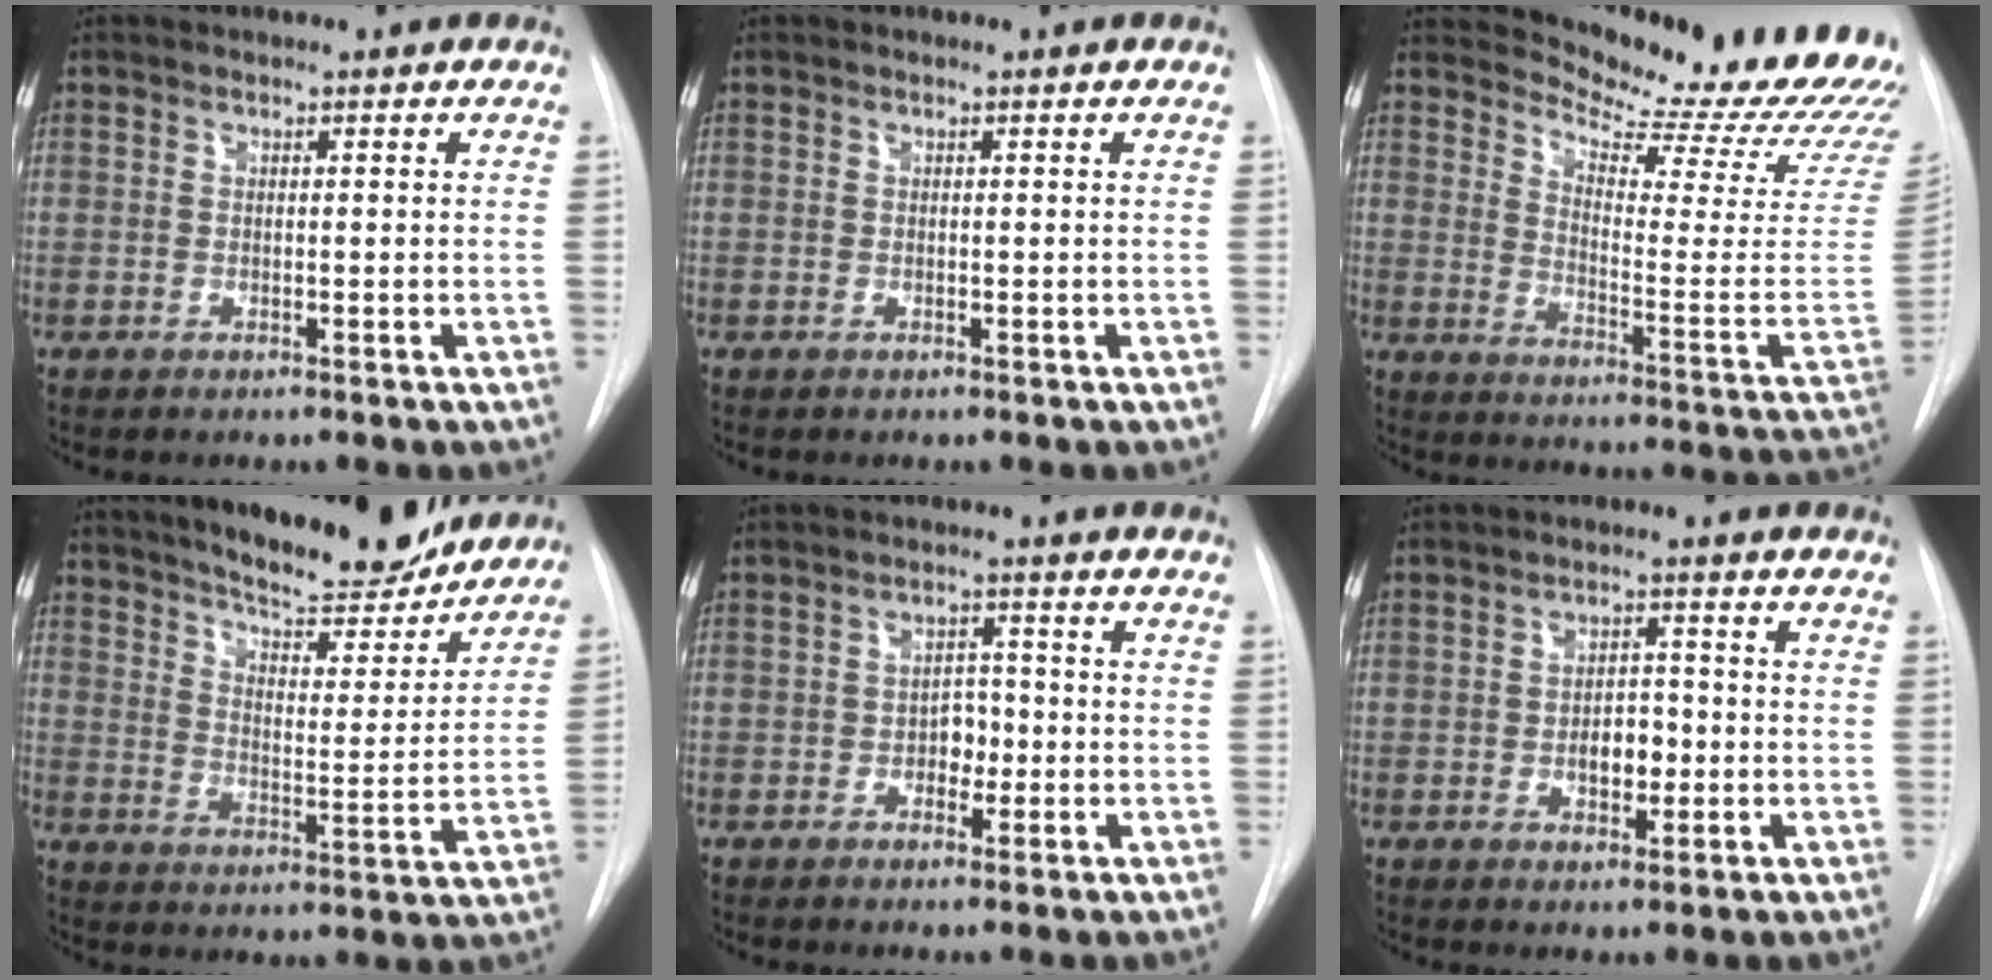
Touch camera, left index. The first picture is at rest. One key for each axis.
{"total": 0.0}
{"total": 20.9, "fx": 19.9, "fy": 2.3, "fz": 5.7, "tx": -0.070, "ty": -0.151, "tz": 0.221}
{"total": 17.8, "fx": 15.7, "fy": 3.5, "fz": 7.5, "tx": -0.112, "ty": -0.026, "tz": 0.219}
{"total": 3.1, "fx": -1.3, "fy": 2.1, "fz": 1.9, "tx": -0.022, "ty": 0.003, "tz": -0.021}
{"total": 4.1, "fx": -1.3, "fy": 2.4, "fz": 3.1, "tx": -0.043, "ty": 0.001, "tz": -0.017}